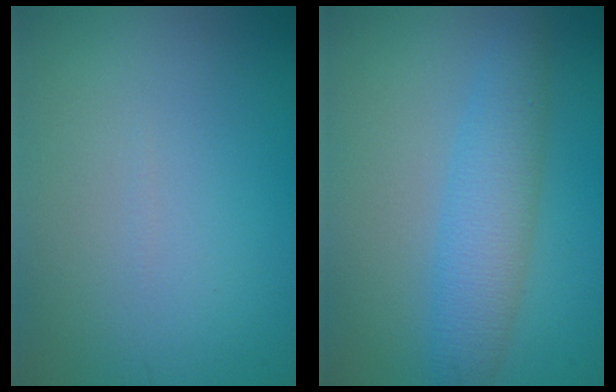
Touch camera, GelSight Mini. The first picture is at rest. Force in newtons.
{"total": 4.0, "press": 4.0, "slide": 0.1}